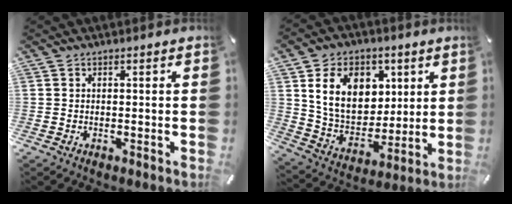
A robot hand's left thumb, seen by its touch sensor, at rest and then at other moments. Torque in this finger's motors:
{"motor_torque": [2.68, 2.33, 1.47, -1.30, 0.20]}